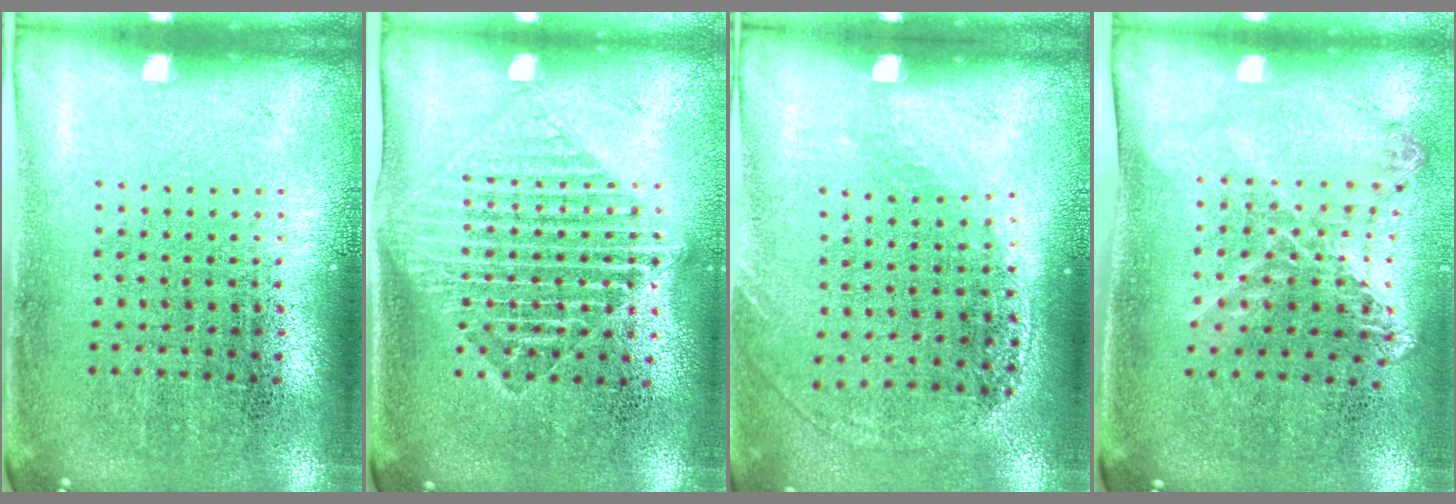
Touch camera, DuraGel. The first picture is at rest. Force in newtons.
{"total": 1.6, "press": 1.4, "slide": 0.8}
{"total": 1.3, "press": 1.0, "slide": 0.8}
{"total": 1.3, "press": 1.2, "slide": 0.4}